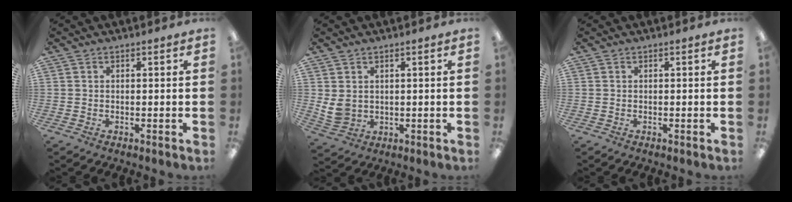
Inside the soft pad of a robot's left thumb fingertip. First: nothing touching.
{"total": 4.8, "force": [1.9, 3.8, 2.3], "torque": [-0.045, -0.007, 0.039]}
{"total": 0.0}